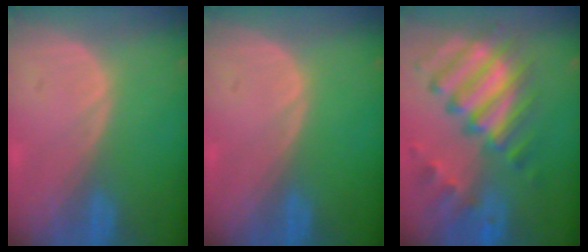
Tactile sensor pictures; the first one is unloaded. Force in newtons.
{"total": 0.0}
{"total": 11.4, "press": 9.9, "slide": 5.7}